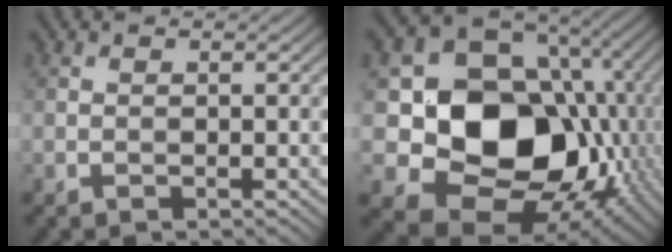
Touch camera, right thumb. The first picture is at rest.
{"total": 18.0, "force": [-0.5, 14.5, 10.7], "torque": [-0.193, -0.036, -0.003]}